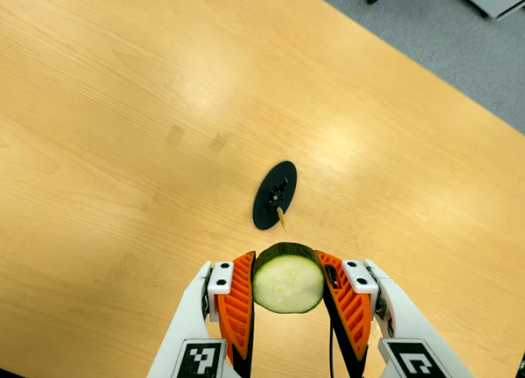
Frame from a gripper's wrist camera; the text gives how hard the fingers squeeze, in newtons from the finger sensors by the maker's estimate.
{"total": 12.1, "left": 10.6, "right": 13.5}